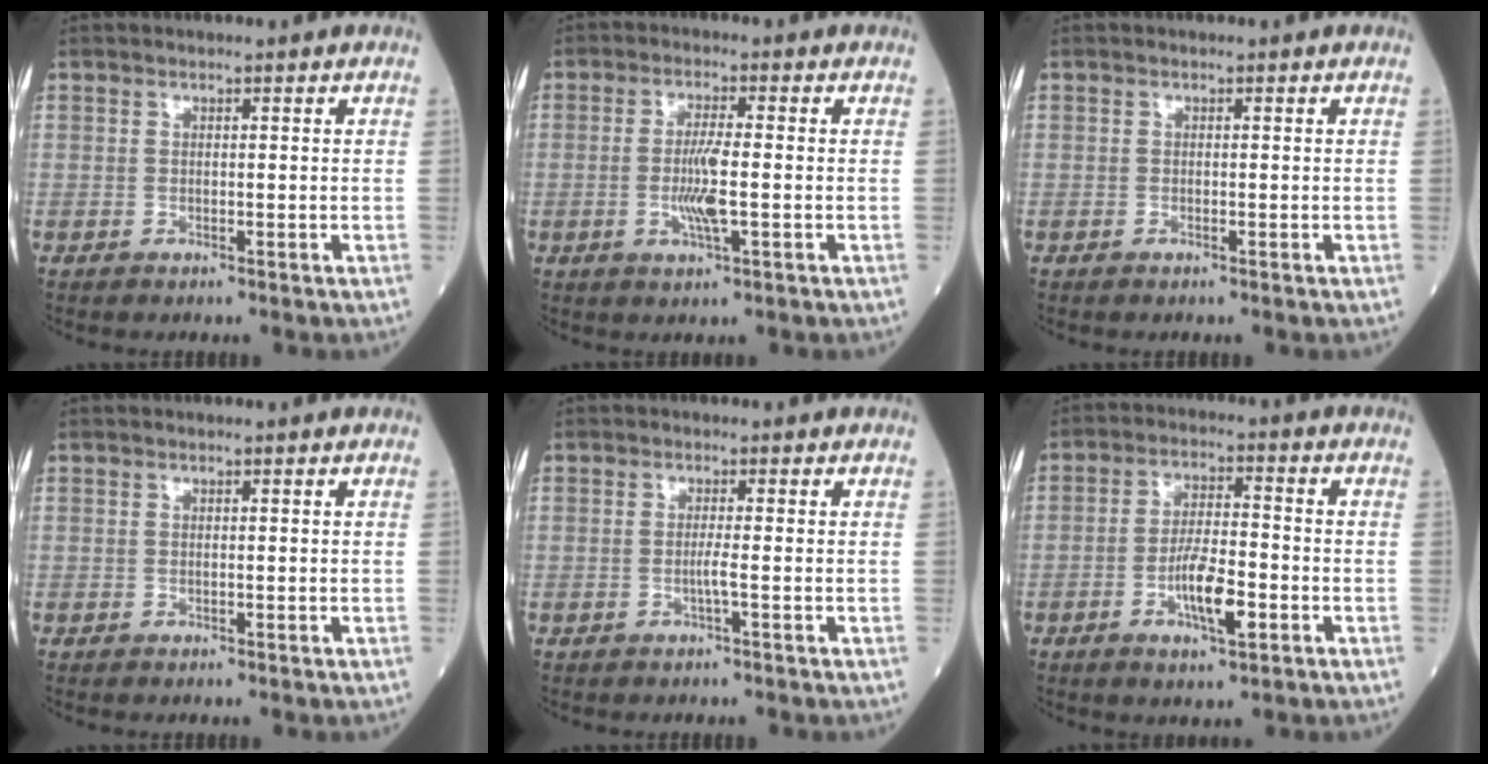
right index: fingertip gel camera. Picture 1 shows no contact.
{"total": 5.4, "force": [-1.0, 0.4, 5.3], "torque": [-0.108, -0.008, -0.018]}
{"total": 0.0}
{"total": 0.0}
{"total": 1.3, "force": [-0.5, -0.4, 1.1], "torque": [-0.018, -0.001, -0.011]}
{"total": 7.9, "force": [-2.8, 1.8, 7.1], "torque": [-0.134, 0.000, -0.048]}